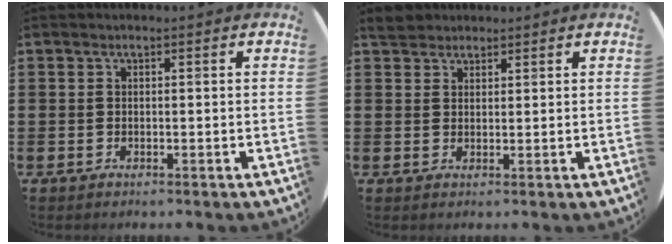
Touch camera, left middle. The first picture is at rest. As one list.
[{"total": 2.6, "force": [2.4, 1.0, 0.2], "torque": [-0.001, 0.002, 0.046]}]